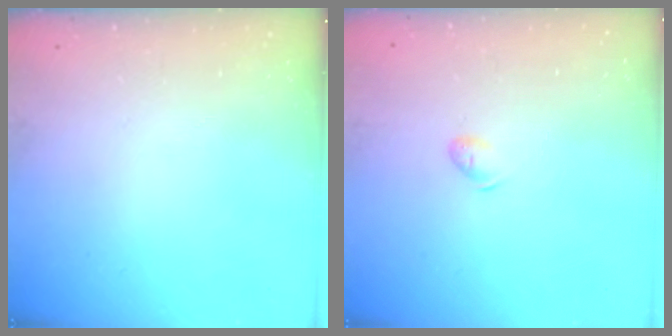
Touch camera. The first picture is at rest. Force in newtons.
{"total": 4.7, "press": 4.6, "slide": 0.8}